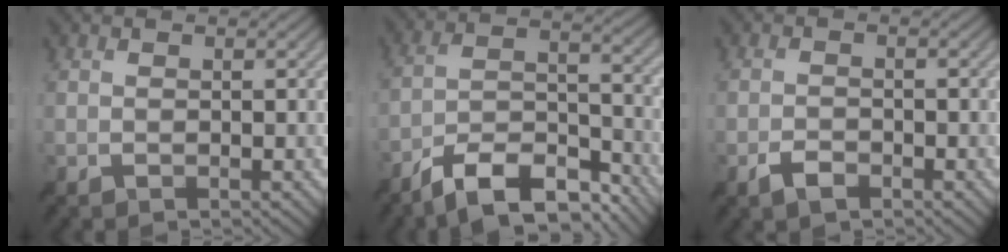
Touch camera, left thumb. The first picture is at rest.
{"total": 12.8, "force": [-10.4, 3.6, 6.5], "torque": [-0.126, 0.001, -0.190]}
{"total": 1.8, "force": [-1.4, 0.7, 1.0], "torque": [-0.026, -0.002, -0.028]}